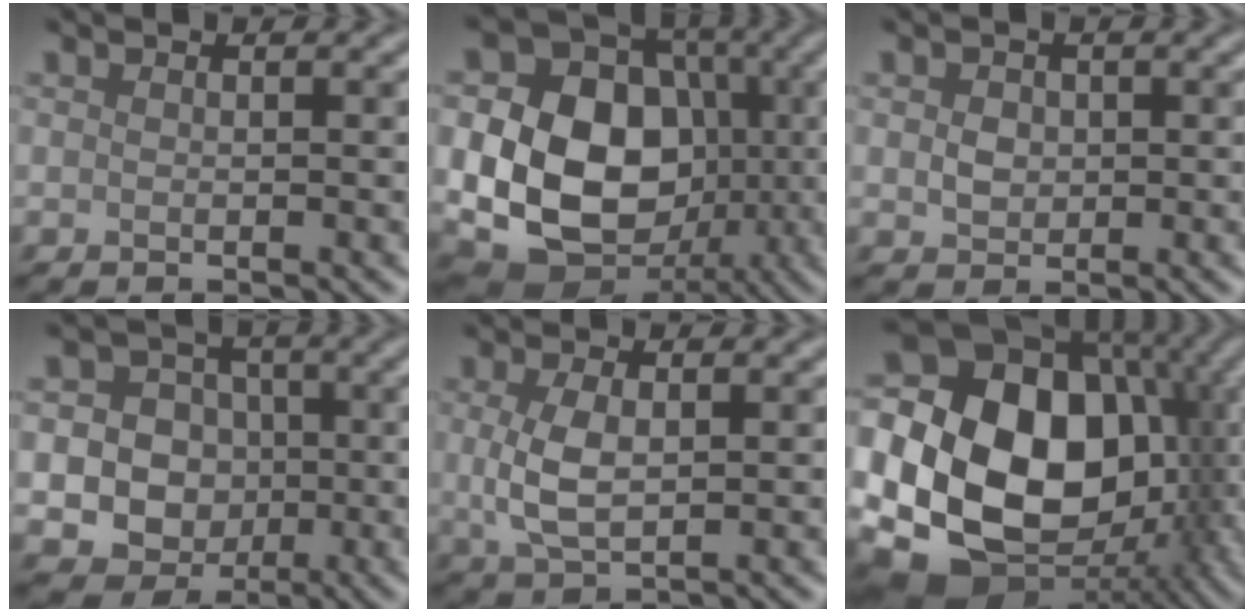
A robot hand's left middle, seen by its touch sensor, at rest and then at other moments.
{"total": 14.7, "force": [-1.3, 11.8, 8.7], "torque": [-0.154, -0.011, -0.035]}
{"total": 1.8, "force": [0.2, 1.6, 0.9], "torque": [-0.018, -0.001, 0.002]}
{"total": 10.1, "force": [-1.4, 9.4, 3.3], "torque": [-0.048, 0.004, -0.048]}
{"total": 3.6, "force": [0.4, 1.8, 3.1], "torque": [-0.074, 0.000, 0.009]}
{"total": 21.0, "force": [-0.3, 16.5, 13.0], "torque": [-0.246, -0.006, 0.009]}